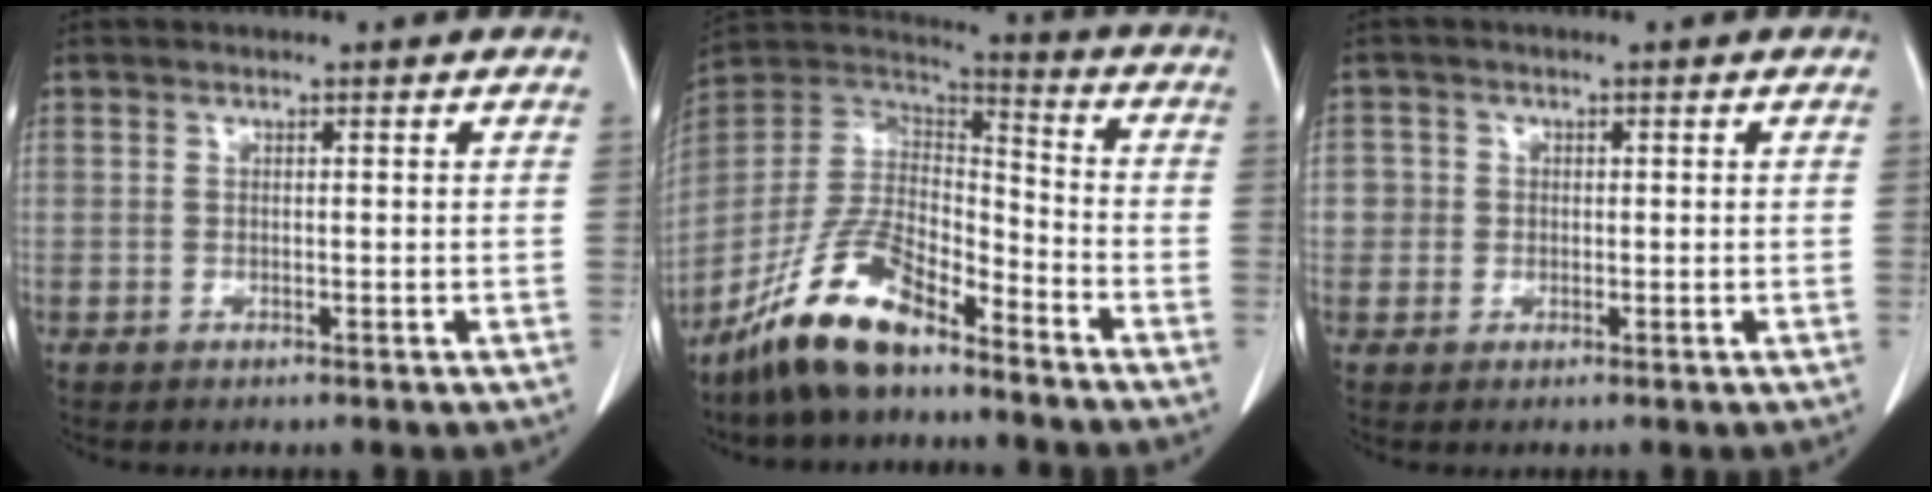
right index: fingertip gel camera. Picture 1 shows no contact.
{"total": 14.1, "force": [-10.3, 4.6, 8.5], "torque": [-0.172, 0.015, -0.197]}
{"total": 2.4, "force": [0.1, 2.4, 0.1], "torque": [0.013, 0.007, -0.001]}